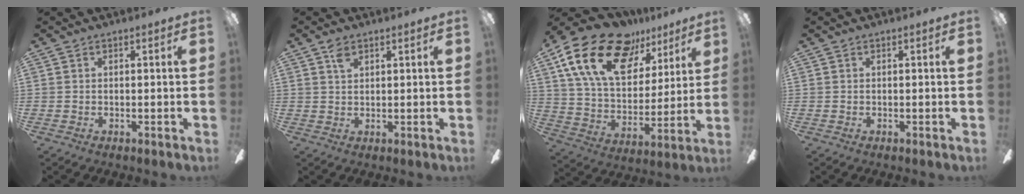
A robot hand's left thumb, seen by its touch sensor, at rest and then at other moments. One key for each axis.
{"total": 2.7, "fx": 1.8, "fy": 1.3, "fz": 1.4, "tx": -0.025, "ty": -0.002, "tz": 0.031}
{"total": 23.1, "fx": 13.4, "fy": 13.1, "fz": 13.6, "tx": -0.245, "ty": -0.063, "tz": 0.240}
{"total": 0.0}